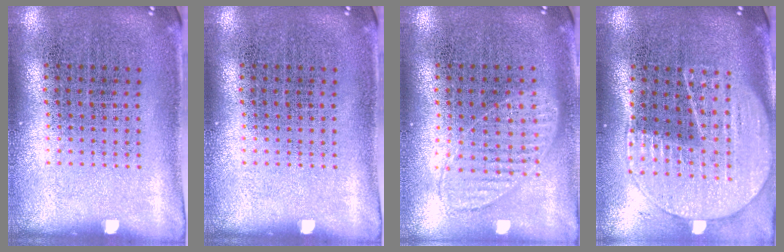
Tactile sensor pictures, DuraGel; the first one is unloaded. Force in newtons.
{"total": 0.0}
{"total": 0.9, "press": 0.9, "slide": 0.1}
{"total": 2.0, "press": 1.8, "slide": 0.9}